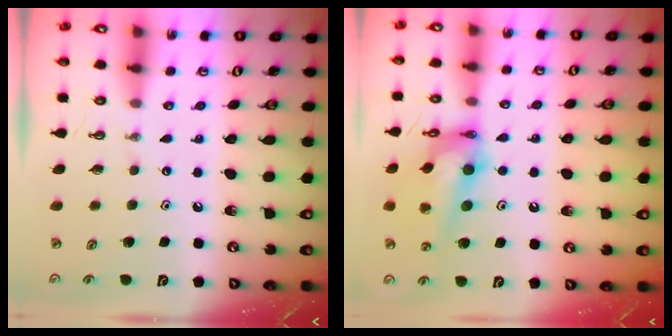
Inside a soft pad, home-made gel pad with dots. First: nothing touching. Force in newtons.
{"total": 18.0, "press": 17.2, "slide": 5.4}